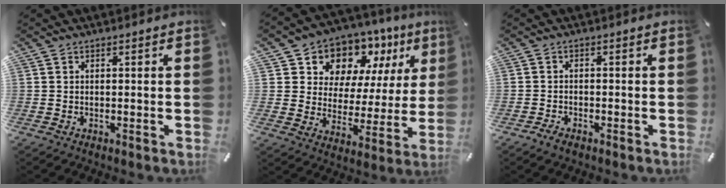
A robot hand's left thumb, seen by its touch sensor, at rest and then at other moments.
{"total": 10.2, "force": [7.4, 6.9, 0.6], "torque": [-0.015, -0.082, 0.137]}
{"total": 1.7, "force": [-1.4, 0.8, 0.6], "torque": [-0.012, 0.005, -0.028]}